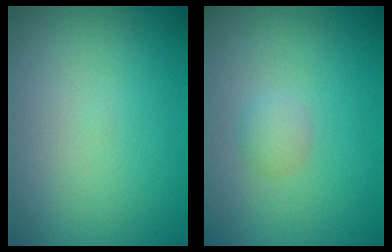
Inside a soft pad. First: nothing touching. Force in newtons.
{"total": 1.2, "press": 1.2, "slide": 0.0}